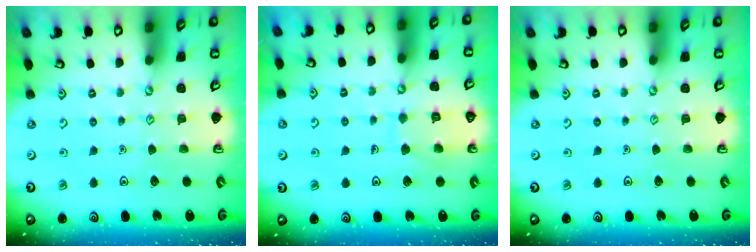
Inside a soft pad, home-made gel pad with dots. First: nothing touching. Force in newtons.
{"total": 8.1, "press": 8.1, "slide": 0.7}
{"total": 0.0}